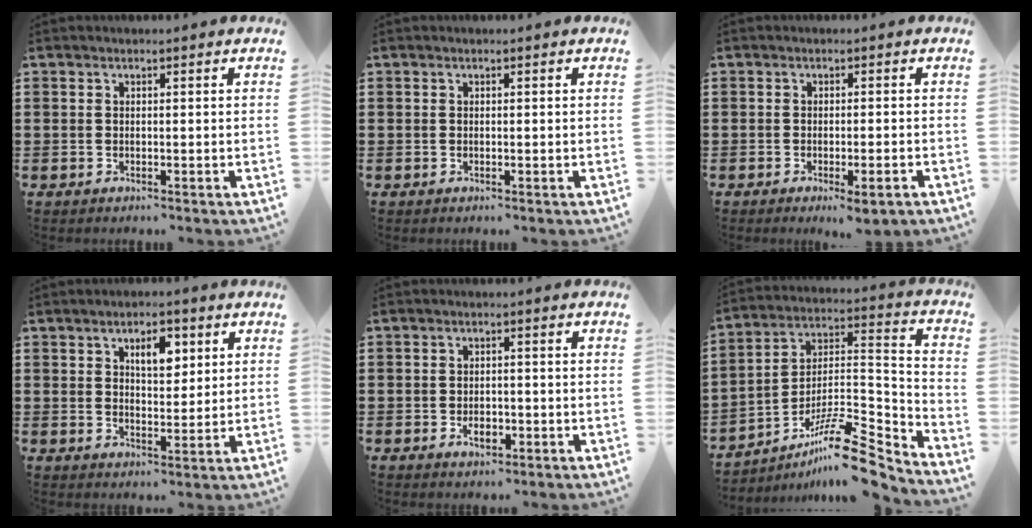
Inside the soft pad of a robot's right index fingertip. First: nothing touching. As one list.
[{"total": 0.0}, {"total": 2.3, "force": [-1.5, 0.2, 1.7], "torque": [-0.030, 0.000, -0.026]}, {"total": 5.0, "force": [2.3, 2.3, 3.8], "torque": [-0.057, 0.001, 0.033]}, {"total": 2.7, "force": [-1.1, 1.4, 2.0], "torque": [-0.040, 0.000, -0.020]}, {"total": 13.3, "force": [-10.0, 3.0, 8.2], "torque": [-0.125, 0.039, -0.182]}]